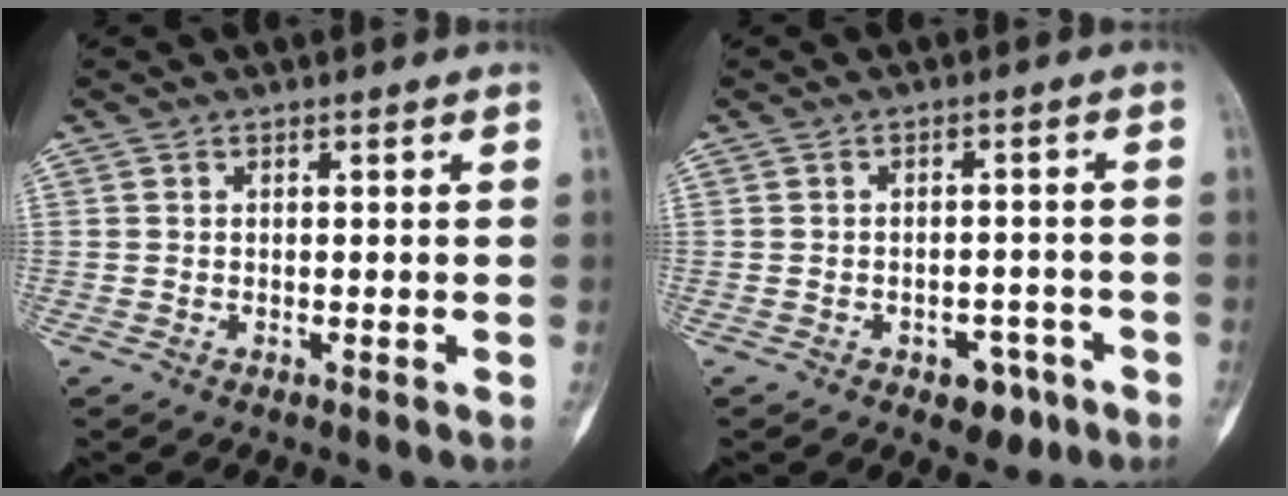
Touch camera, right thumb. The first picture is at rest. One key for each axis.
{"total": 5.1, "fx": -2.8, "fy": 3.2, "fz": 2.8, "tx": -0.015, "ty": 0.023, "tz": -0.033}